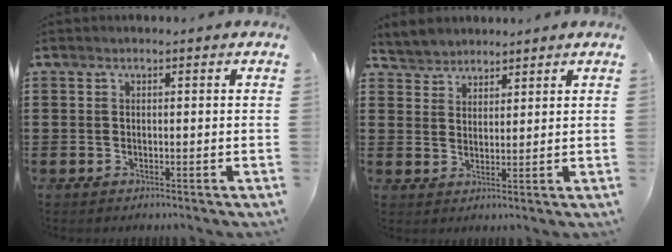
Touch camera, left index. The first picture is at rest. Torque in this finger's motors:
{"motor_torque": [0.30, 0.05, 0.03, 0.02]}